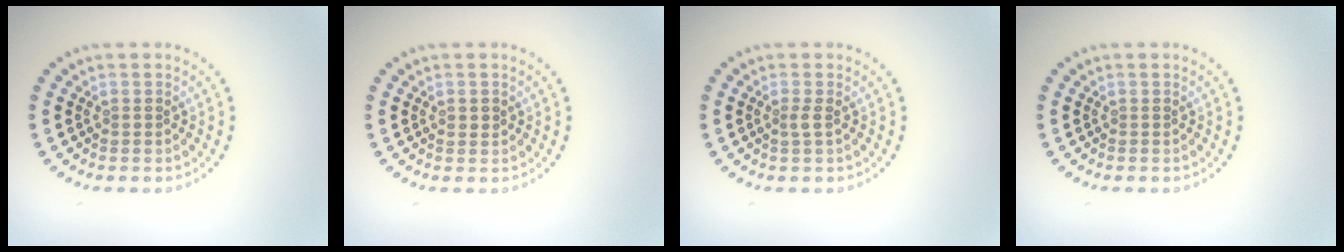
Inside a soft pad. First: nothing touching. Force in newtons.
{"total": 0.8, "press": 0.8, "slide": 0.1}
{"total": 0.9, "press": 0.6, "slide": 0.7}
{"total": 0.0}